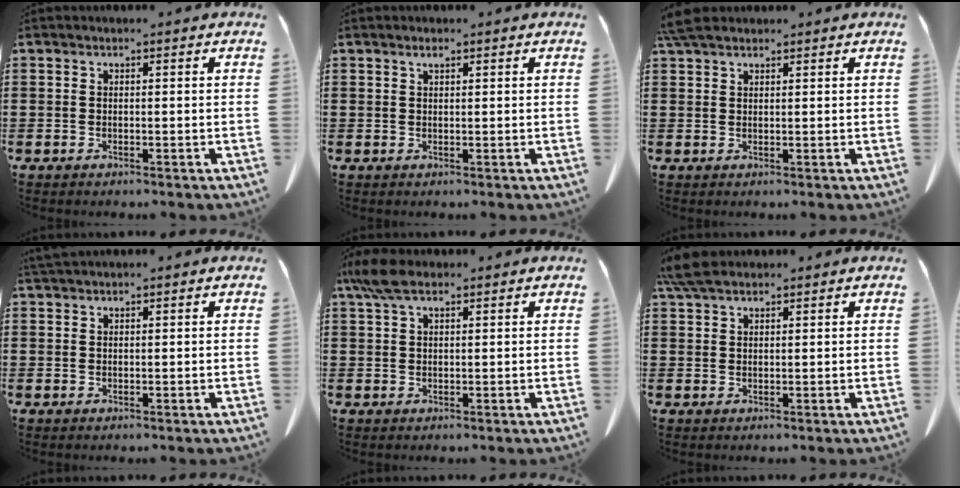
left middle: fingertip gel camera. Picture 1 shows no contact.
{"total": 1.0, "force": [0.6, 0.2, 0.8], "torque": [-0.016, 0.000, 0.012]}
{"total": 3.5, "force": [2.8, 1.1, 1.8], "torque": [-0.045, 0.001, 0.056]}
{"total": 1.2, "force": [1.1, 0.1, 0.4], "torque": [-0.012, -0.003, 0.022]}
{"total": 4.6, "force": [2.7, 1.6, 3.3], "torque": [-0.079, 0.002, 0.051]}
{"total": 4.3, "force": [3.4, 1.3, 2.4], "torque": [-0.057, 0.001, 0.066]}